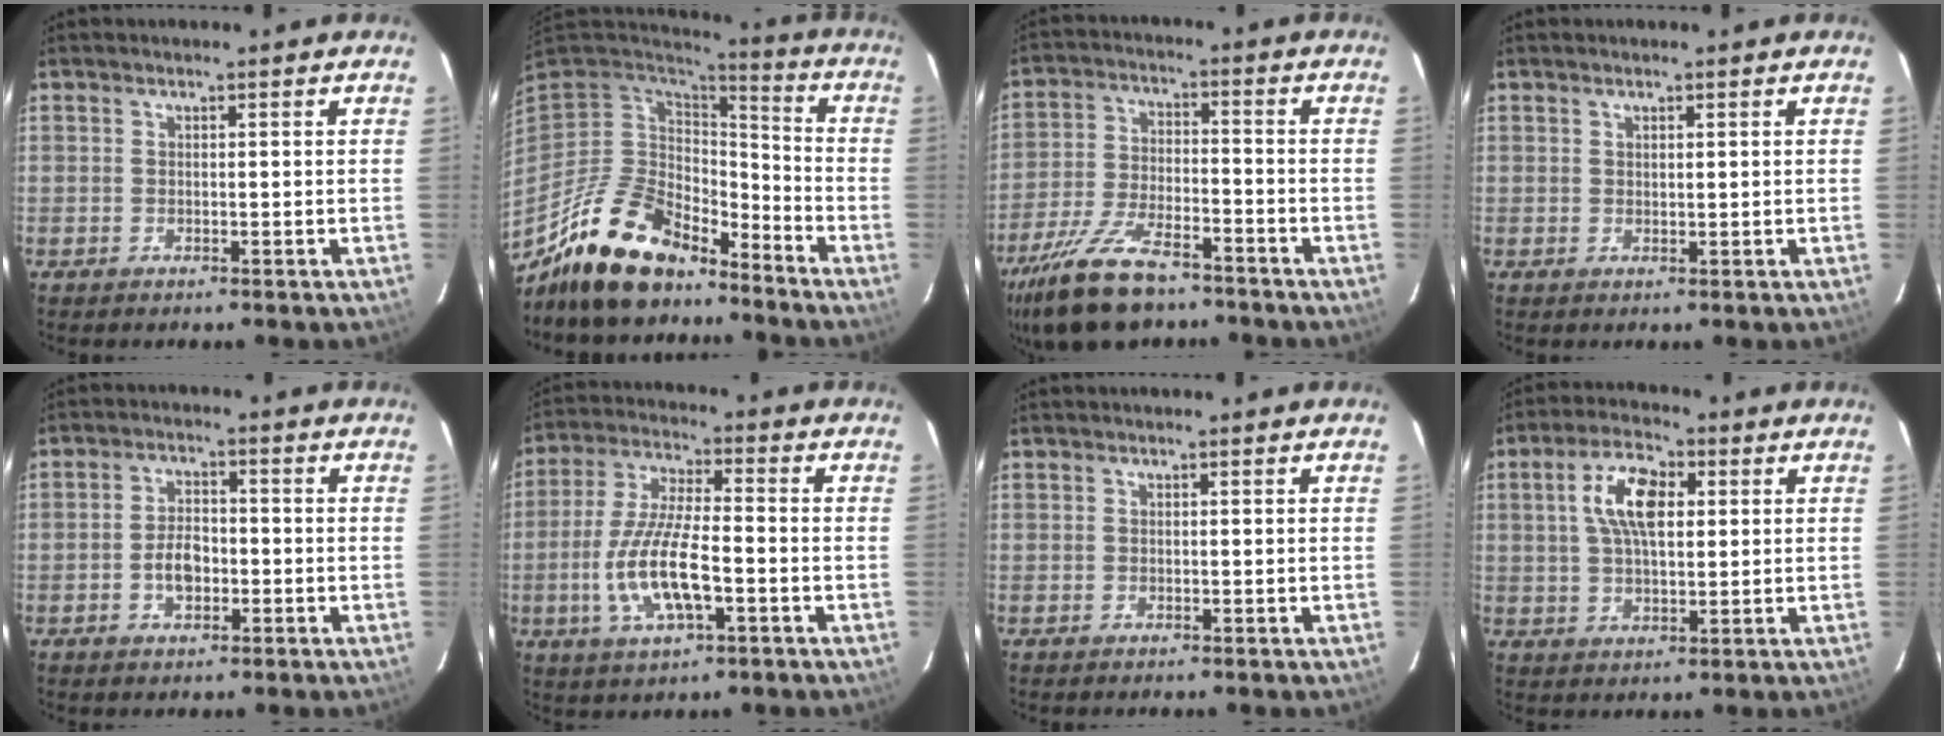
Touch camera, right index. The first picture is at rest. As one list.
[{"total": 17.0, "force": [-13.1, 7.3, 8.1], "torque": [-0.175, -0.013, -0.226]}, {"total": 16.2, "force": [-12.4, 5.7, 8.8], "torque": [-0.197, -0.028, -0.224]}, {"total": 0.7, "force": [0.5, 0.3, 0.3], "torque": [-0.005, 0.001, 0.010]}, {"total": 5.0, "force": [-1.6, 3.1, 3.7], "torque": [-0.072, 0.008, -0.025]}, {"total": 13.0, "force": [-3.8, 4.0, 11.8], "torque": [-0.244, -0.008, -0.069]}, {"total": 0.0}, {"total": 9.3, "force": [2.2, 4.4, 7.8], "torque": [-0.146, 0.019, 0.040]}]